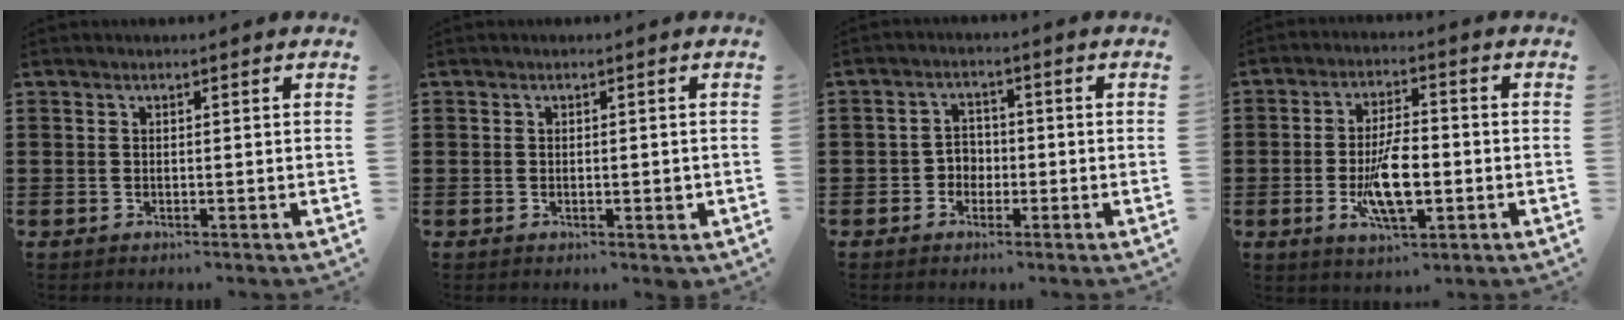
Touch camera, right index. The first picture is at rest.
{"total": 1.3, "force": [-0.3, 0.6, 1.1], "torque": [-0.020, 0.004, -0.006]}
{"total": 2.5, "force": [-1.1, 2.1, 0.9], "torque": [-0.025, 0.006, -0.027]}
{"total": 9.1, "force": [-2.1, 3.6, 8.1], "torque": [-0.166, -0.006, -0.038]}